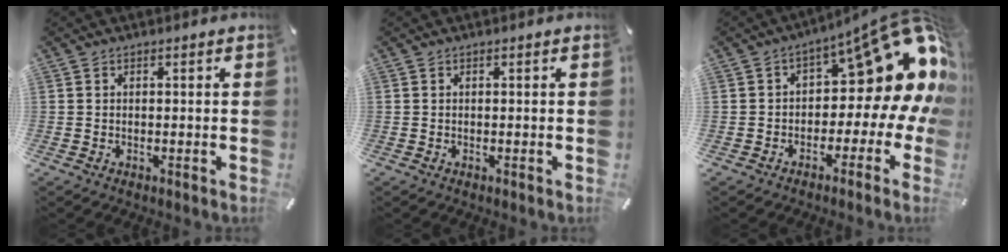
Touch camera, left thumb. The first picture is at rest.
{"total": 0.0}
{"total": 18.2, "force": [8.0, 8.8, 13.8], "torque": [-0.175, -0.065, 0.129]}